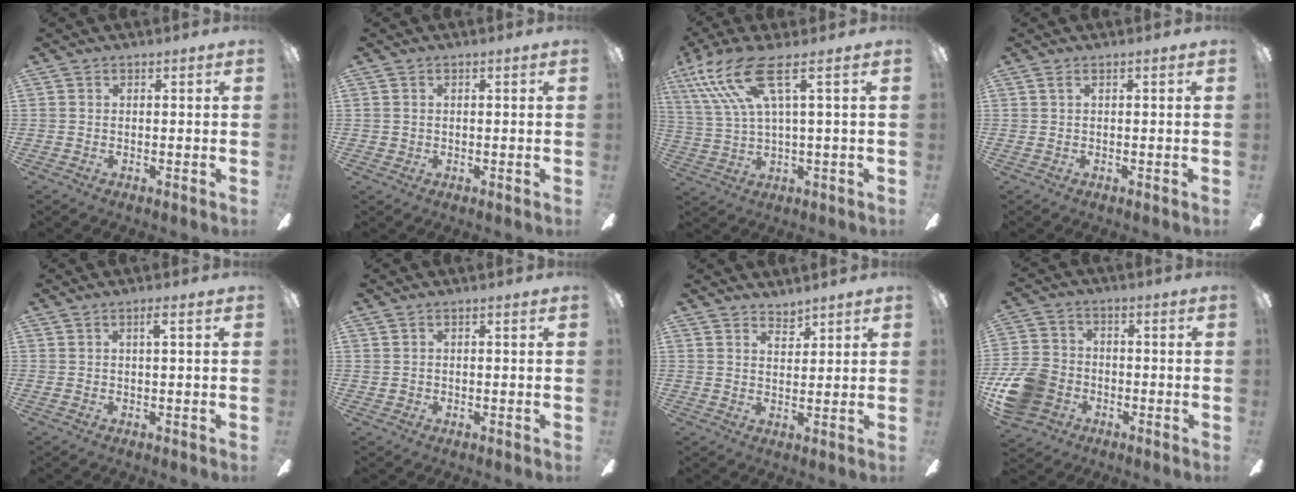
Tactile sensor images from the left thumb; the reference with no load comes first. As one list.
[{"total": 1.1, "force": [0.0, 1.1, -0.1], "torque": [0.002, 0.006, -0.002]}, {"total": 13.7, "force": [6.0, 3.7, 11.7], "torque": [-0.242, -0.008, 0.106]}, {"total": 1.3, "force": [0.1, 0.3, 1.2], "torque": [-0.024, 0.002, 0.001]}, {"total": 1.9, "force": [0.7, -0.1, 1.8], "torque": [-0.029, -0.003, 0.008]}, {"total": 0.9, "force": [-0.1, 0.9, 0.0], "torque": [0.000, 0.004, -0.004]}, {"total": 3.1, "force": [3.0, 0.8, 0.4], "torque": [0.003, -0.020, 0.052]}, {"total": 12.6, "force": [-4.8, 10.0, 5.9], "torque": [-0.126, 0.044, -0.085]}]